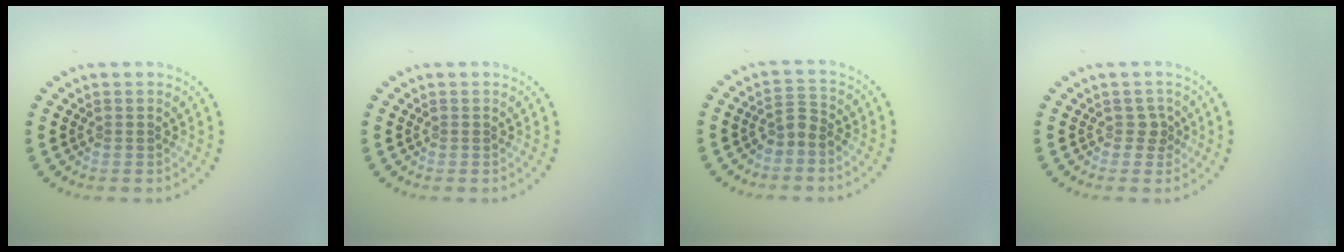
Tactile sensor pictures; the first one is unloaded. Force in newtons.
{"total": 0.0}
{"total": 1.9, "press": 1.4, "slide": 1.3}
{"total": 1.3, "press": 1.0, "slide": 0.7}